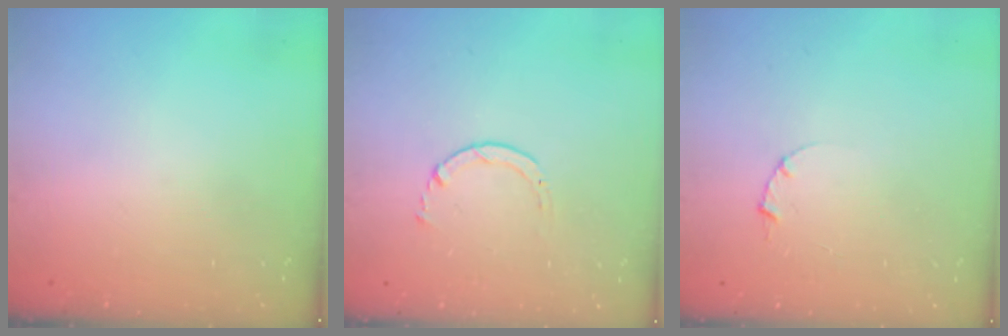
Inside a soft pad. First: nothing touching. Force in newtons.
{"total": 1.7, "press": 1.6, "slide": 0.2}
{"total": 1.0, "press": 1.0, "slide": 0.3}